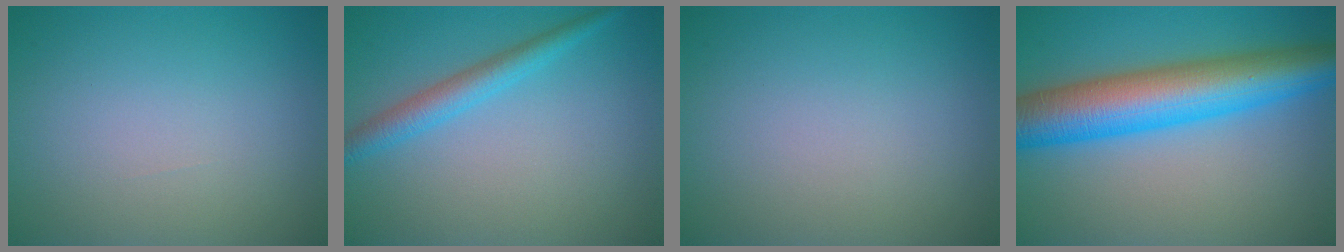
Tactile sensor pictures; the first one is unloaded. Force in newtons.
{"total": 2.8, "press": 2.8, "slide": 0.0}
{"total": 0.0}
{"total": 10.3, "press": 10.3, "slide": 0.1}